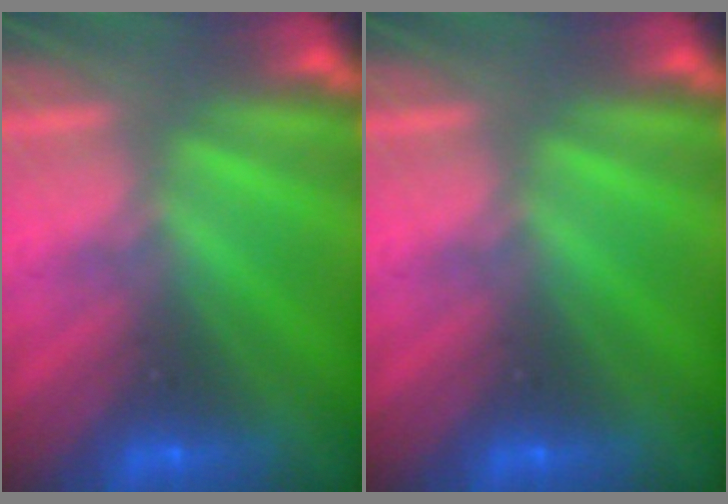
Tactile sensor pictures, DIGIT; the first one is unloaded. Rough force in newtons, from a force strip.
{"total": 0.0}